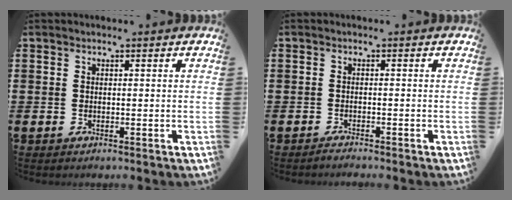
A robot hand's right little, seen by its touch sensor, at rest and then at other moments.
{"total": 0.9, "force": [-0.8, -0.1, 0.2], "torque": [-0.005, -0.003, -0.017]}